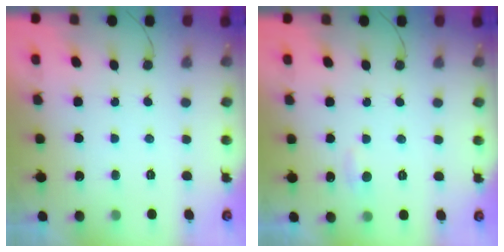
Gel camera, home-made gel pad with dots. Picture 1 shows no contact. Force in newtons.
{"total": 3.9, "press": 3.8, "slide": 0.4}